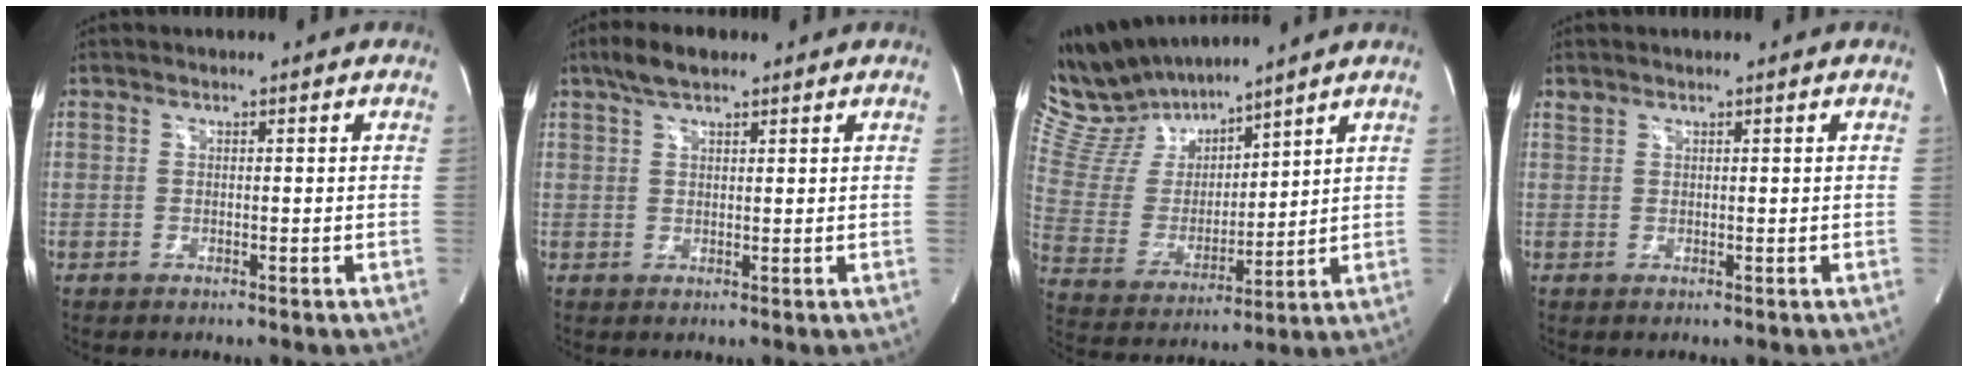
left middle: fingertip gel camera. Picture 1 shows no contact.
{"total": 4.3, "force": [3.1, 1.4, 2.6], "torque": [-0.061, 0.013, 0.059]}
{"total": 12.8, "force": [12.1, 2.9, 3.1], "torque": [-0.085, 0.010, 0.253]}
{"total": 0.7, "force": [0.7, 0.2, 0.0], "torque": [-0.008, 0.007, 0.017]}